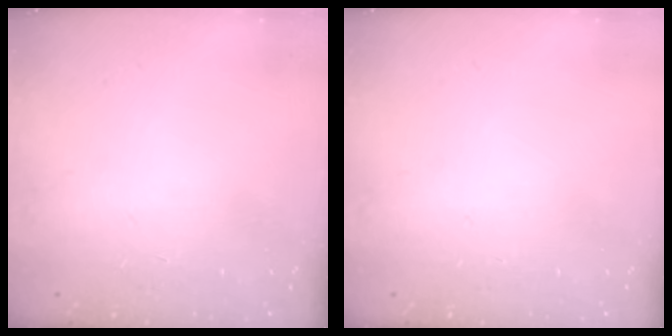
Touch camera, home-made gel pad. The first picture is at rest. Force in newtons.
{"total": 0.0}